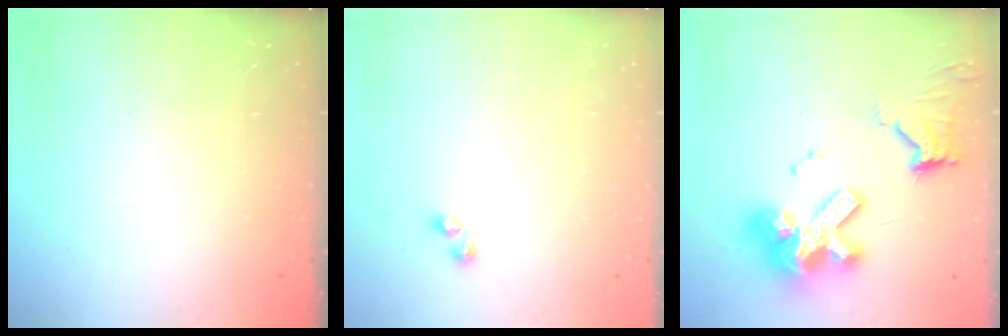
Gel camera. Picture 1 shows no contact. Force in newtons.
{"total": 2.2, "press": 2.0, "slide": 0.9}
{"total": 17.4, "press": 17.3, "slide": 1.8}